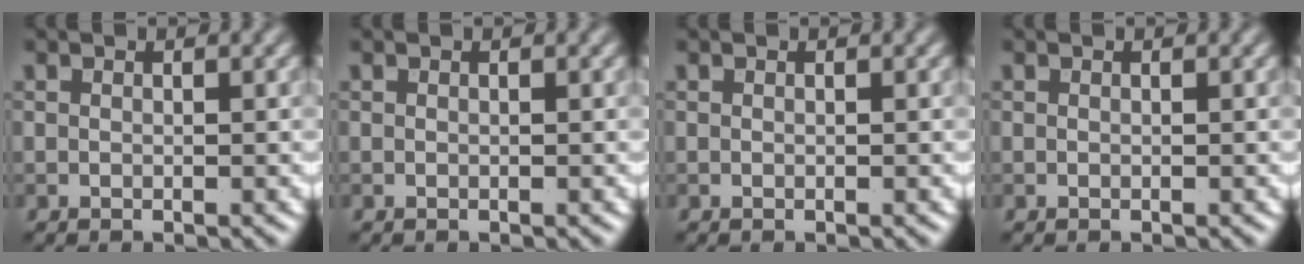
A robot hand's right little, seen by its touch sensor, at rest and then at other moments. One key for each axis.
{"total": 0.0}
{"total": 0.0}
{"total": 0.0}